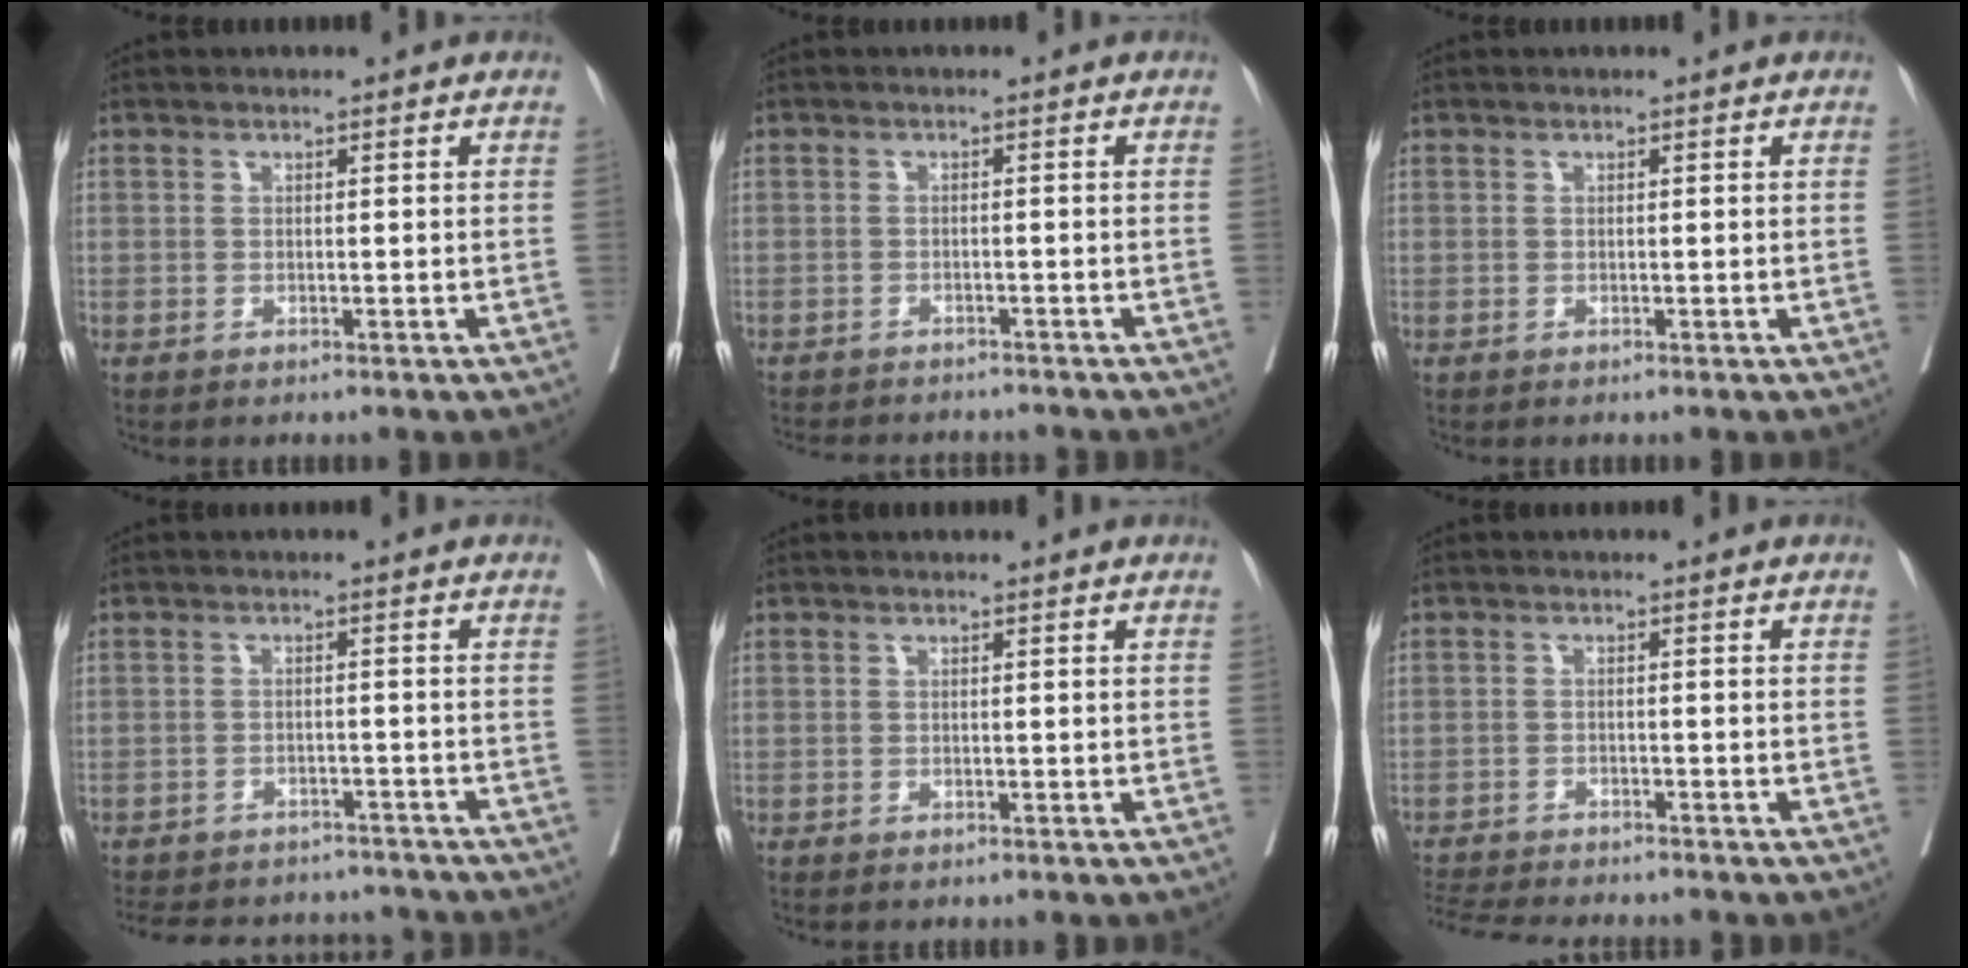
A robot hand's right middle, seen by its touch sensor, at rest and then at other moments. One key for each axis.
{"total": 9.4, "fx": -8.7, "fy": 2.3, "fz": 2.7, "tx": -0.046, "ty": -0.004, "tz": -0.111}
{"total": 0.0}
{"total": 16.0, "fx": -14.6, "fy": 5.1, "fz": 4.2, "tx": -0.105, "ty": 0.008, "tz": -0.188}
{"total": 0.7, "fx": -0.6, "fy": 0.2, "fz": 0.2, "tx": -0.007, "ty": -0.002, "tz": -0.011}
{"total": 10.5, "fx": -9.8, "fy": 1.2, "fz": 3.8, "tx": -0.061, "ty": -0.010, "tz": -0.146}